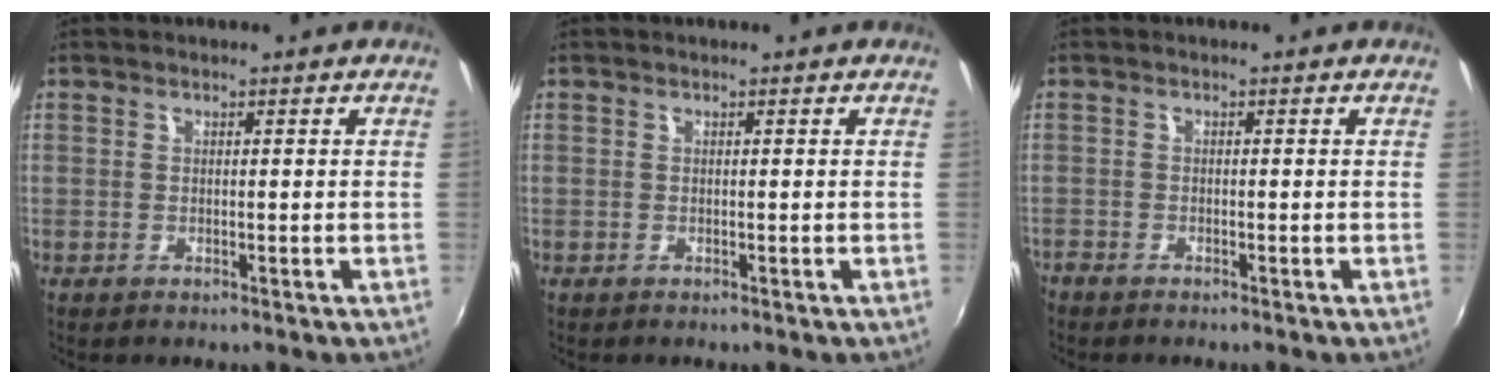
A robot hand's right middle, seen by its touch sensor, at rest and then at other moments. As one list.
[{"total": 0.0}, {"total": 1.4, "force": [-1.3, 0.4, 0.3], "torque": [-0.009, -0.007, -0.028]}]